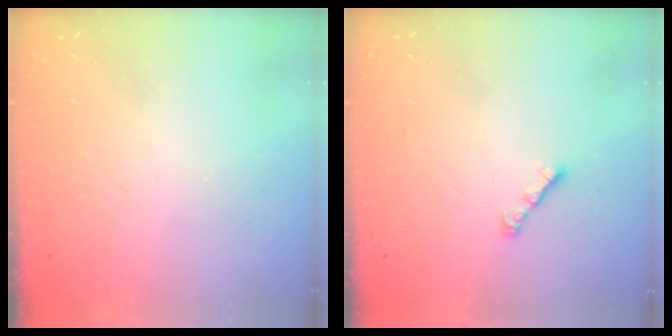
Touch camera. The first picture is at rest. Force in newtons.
{"total": 2.6, "press": 2.5, "slide": 0.7}